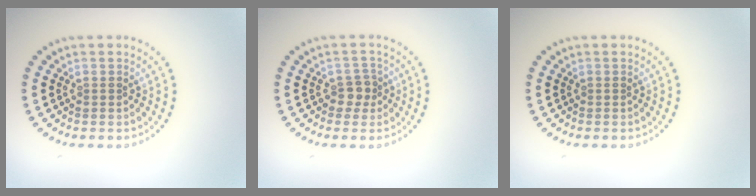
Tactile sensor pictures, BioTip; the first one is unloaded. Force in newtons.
{"total": 1.8, "press": 1.5, "slide": 0.9}
{"total": 0.0}